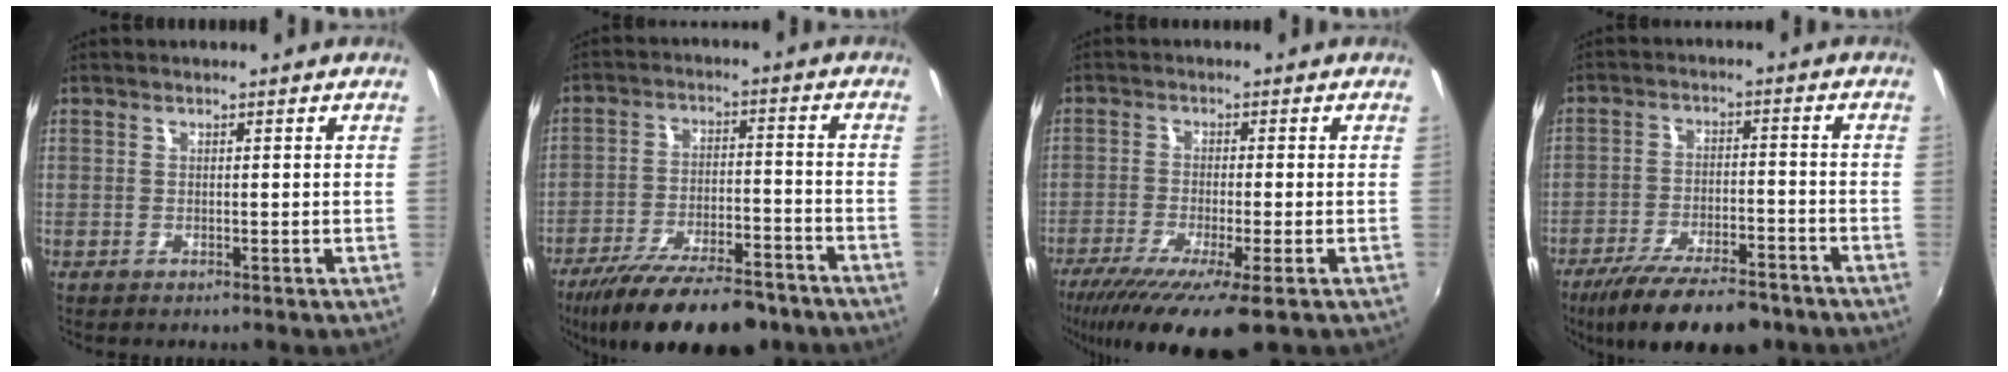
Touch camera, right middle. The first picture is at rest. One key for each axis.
{"total": 19.3, "fx": -15.3, "fy": 5.6, "fz": 10.4, "tx": -0.198, "ty": -0.030, "tz": -0.229}
{"total": 12.6, "fx": -8.2, "fy": 1.3, "fz": 9.4, "tx": -0.189, "ty": -0.050, "tz": -0.137}
{"total": 15.4, "fx": -12.0, "fy": 4.6, "fz": 8.5, "tx": -0.171, "ty": -0.028, "tz": -0.187}